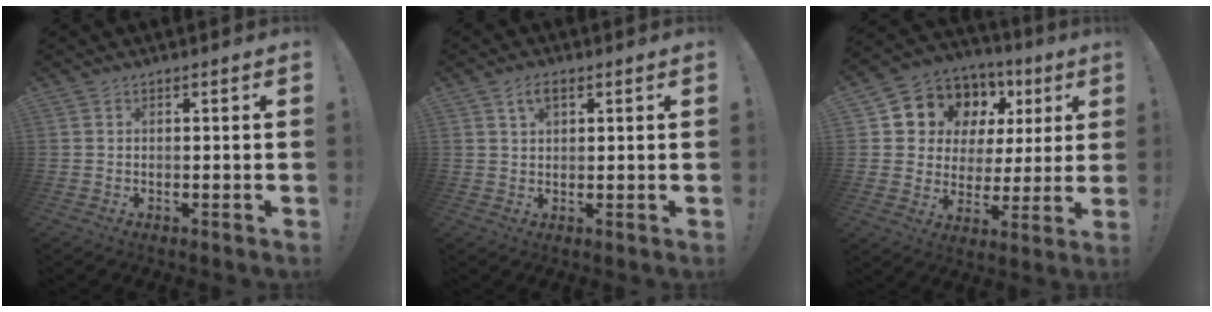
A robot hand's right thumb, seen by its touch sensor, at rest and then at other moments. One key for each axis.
{"total": 3.8, "fx": 1.9, "fy": 2.0, "fz": 2.6, "tx": -0.043, "ty": 0.000, "tz": 0.032}
{"total": 9.6, "fx": 5.0, "fy": 7.8, "fz": 2.7, "tx": -0.044, "ty": -0.047, "tz": 0.102}